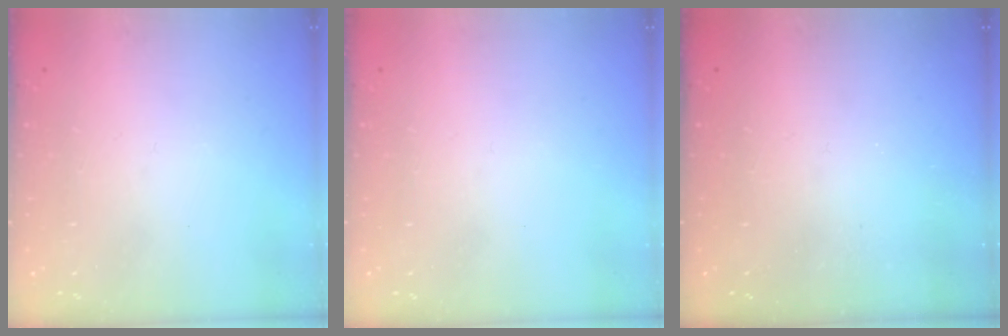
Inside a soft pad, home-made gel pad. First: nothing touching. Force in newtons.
{"total": 0.0}
{"total": 0.8, "press": 0.8, "slide": 0.3}